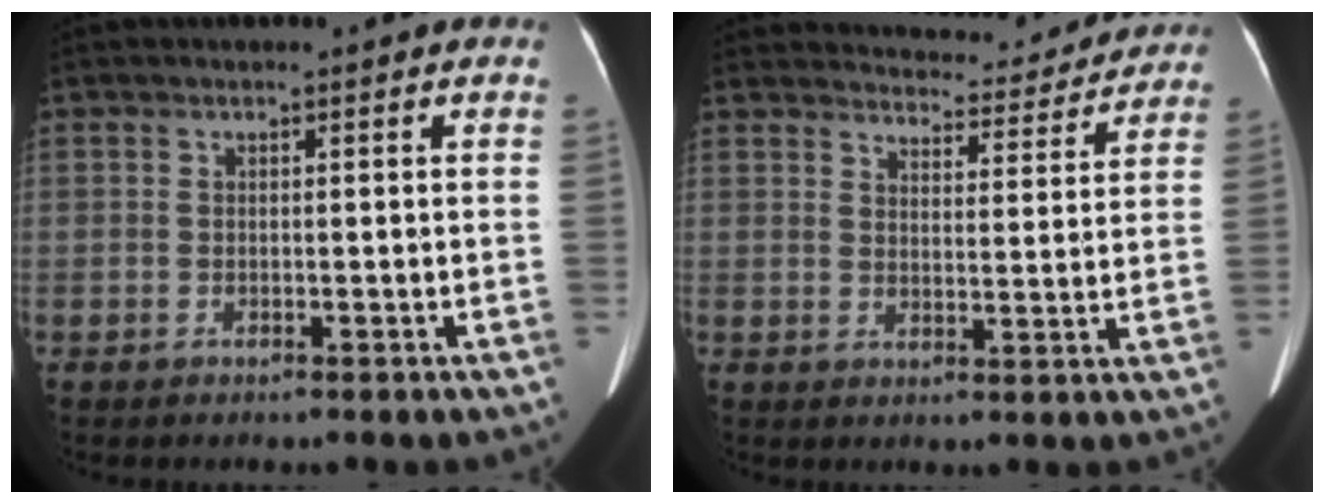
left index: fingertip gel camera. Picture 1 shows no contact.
{"total": 10.1, "force": [9.8, 2.1, 0.6], "torque": [0.012, -0.002, 0.108]}